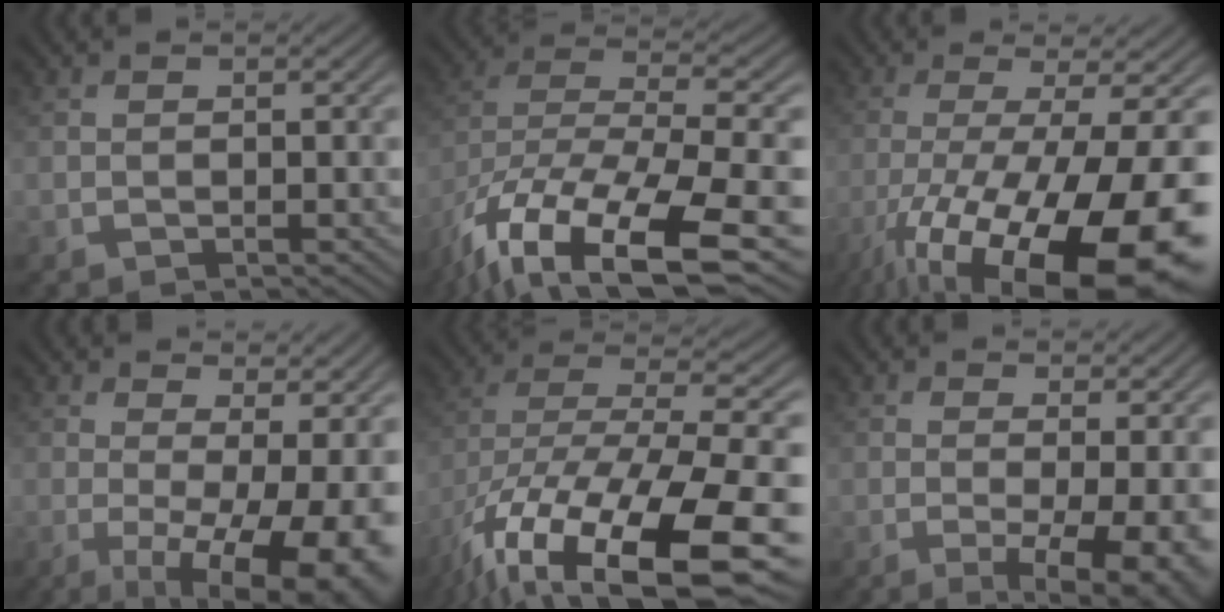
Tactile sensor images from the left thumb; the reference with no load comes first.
{"total": 17.0, "force": [-9.5, 6.3, 12.6], "torque": [-0.281, -0.033, -0.148]}
{"total": 19.6, "force": [-8.7, 5.7, 16.6], "torque": [-0.259, -0.039, -0.129]}
{"total": 13.1, "force": [-1.6, 4.4, 12.2], "torque": [-0.144, 0.002, -0.007]}
{"total": 18.7, "force": [-9.9, 6.6, 14.4], "torque": [-0.277, -0.033, -0.150]}
{"total": 7.5, "force": [-1.1, 2.1, 7.1], "torque": [-0.102, -0.007, -0.009]}